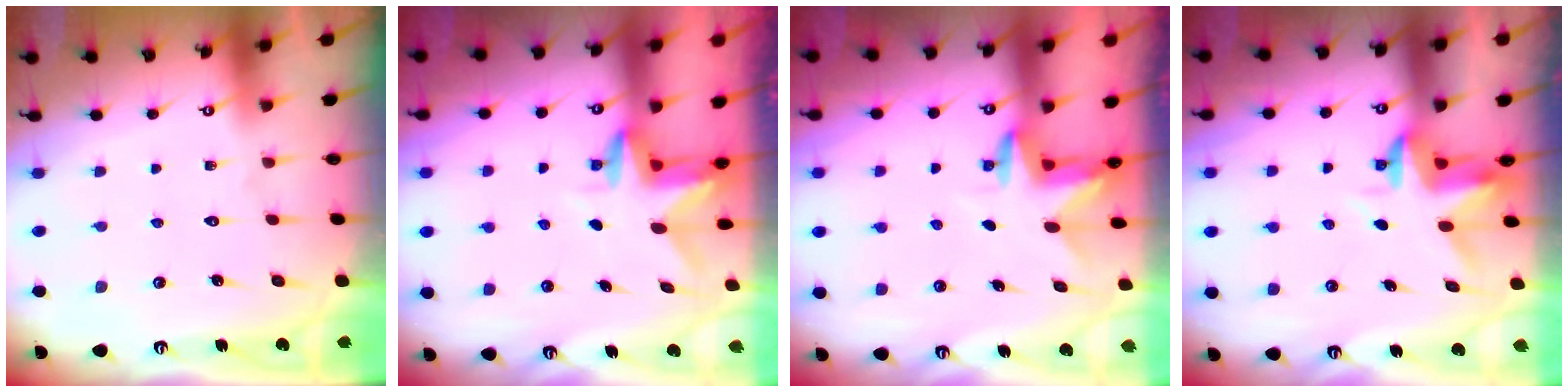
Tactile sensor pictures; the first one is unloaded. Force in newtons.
{"total": 2.9, "press": 2.9, "slide": 0.3}
{"total": 3.3, "press": 3.3, "slide": 0.3}
{"total": 3.6, "press": 3.6, "slide": 0.1}